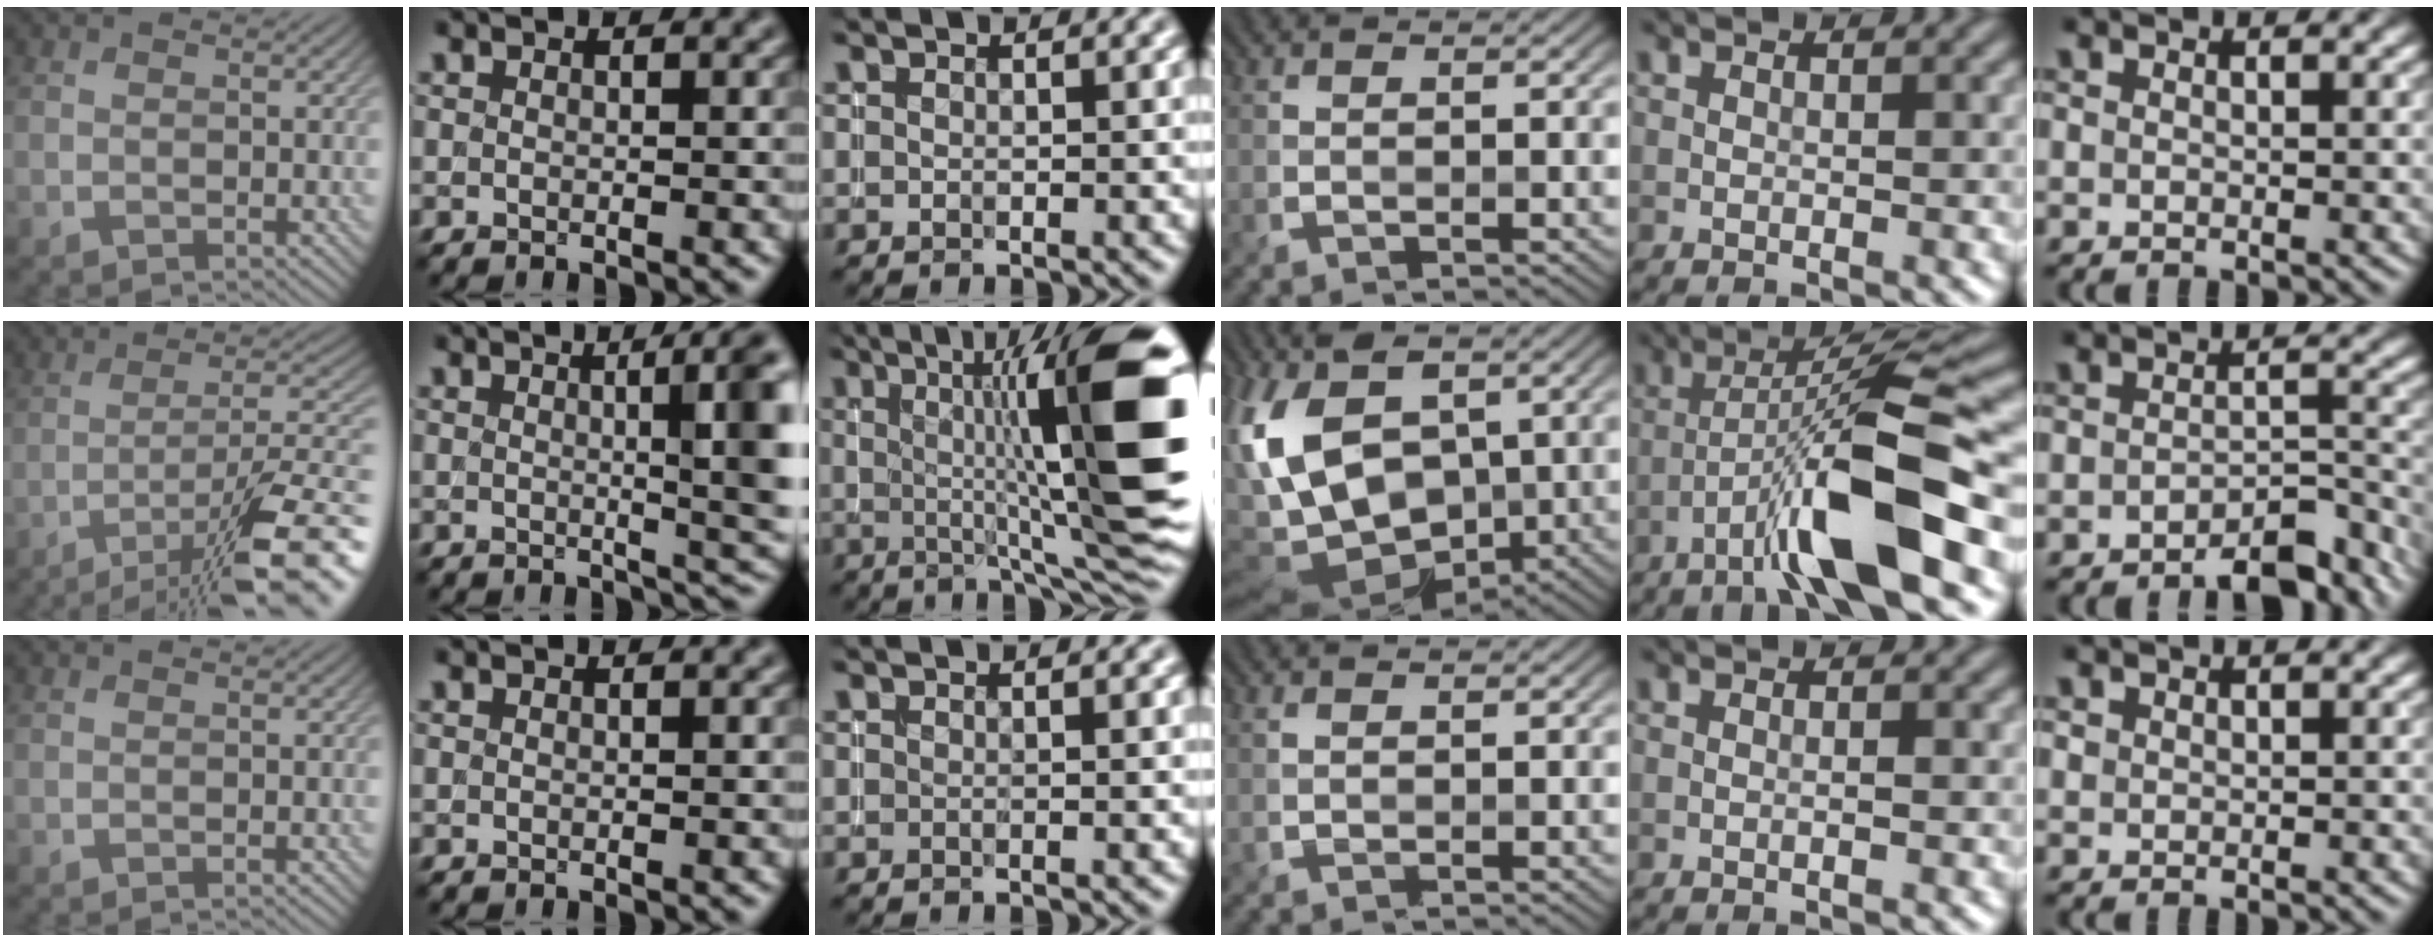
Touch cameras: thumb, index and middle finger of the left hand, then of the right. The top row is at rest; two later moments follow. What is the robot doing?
{"motion": "insert", "object": "backpack"}